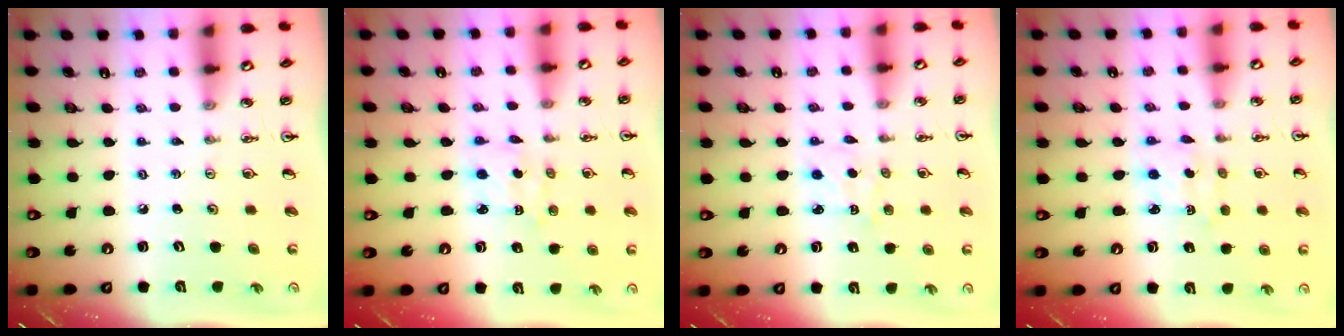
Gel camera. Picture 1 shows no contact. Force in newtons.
{"total": 2.1, "press": 2.0, "slide": 0.6}
{"total": 2.9, "press": 2.9, "slide": 0.4}
{"total": 2.0, "press": 1.9, "slide": 0.5}